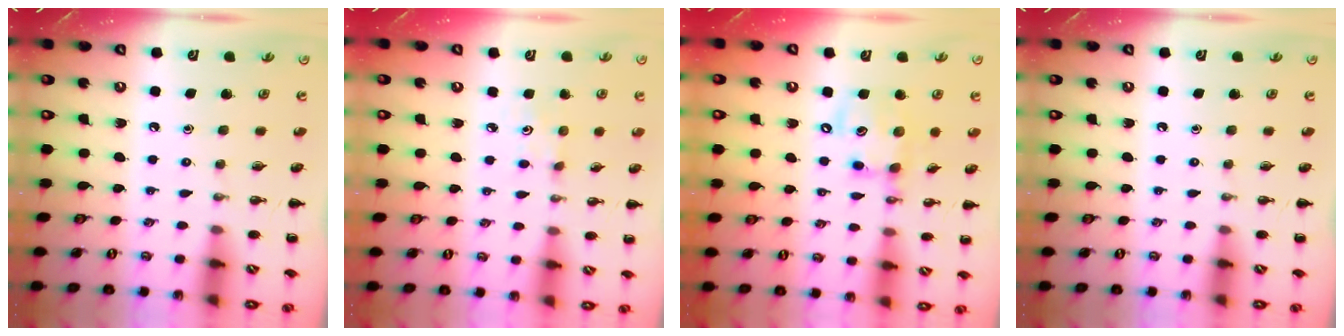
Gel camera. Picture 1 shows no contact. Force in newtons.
{"total": 3.1, "press": 2.9, "slide": 0.9}
{"total": 13.0, "press": 12.8, "slide": 2.2}
{"total": 0.0}